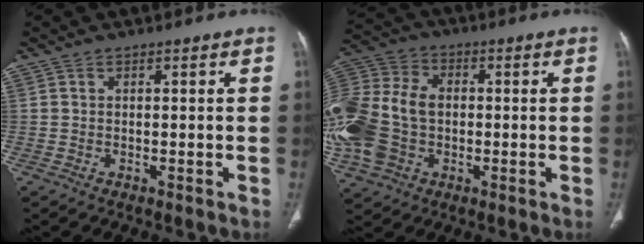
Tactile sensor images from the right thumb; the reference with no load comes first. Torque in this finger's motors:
{"motor_torque": [1.73, 1.56, 0.76, 0.33, 0.50]}